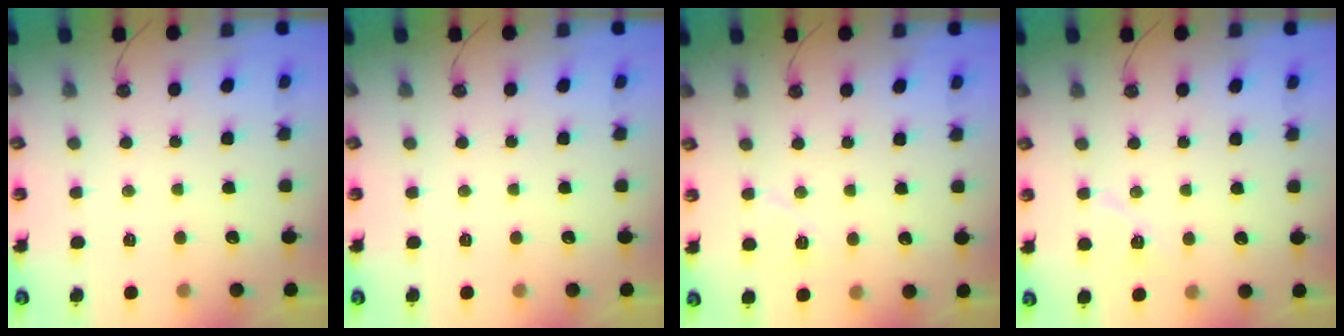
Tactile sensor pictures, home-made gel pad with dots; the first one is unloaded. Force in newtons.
{"total": 0.0}
{"total": 6.4, "press": 6.4, "slide": 0.6}
{"total": 6.8, "press": 6.6, "slide": 1.7}